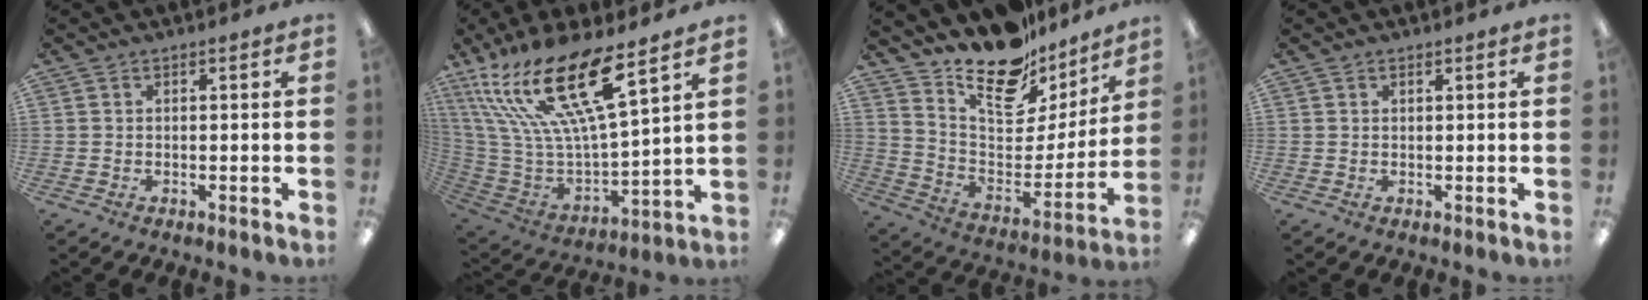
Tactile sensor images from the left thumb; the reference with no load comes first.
{"total": 23.7, "force": [15.0, 6.7, 17.0], "torque": [-0.342, -0.098, 0.254]}
{"total": 19.4, "force": [15.8, 8.2, 7.7], "torque": [-0.128, -0.122, 0.279]}
{"total": 0.6, "force": [0.5, 0.3, 0.2], "torque": [0.004, -0.002, 0.007]}